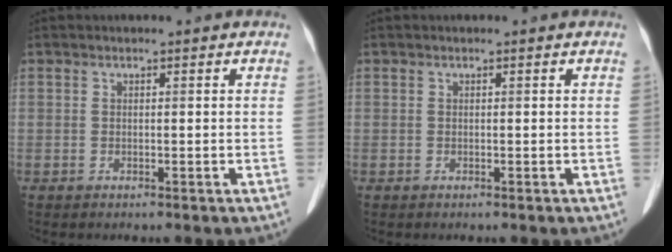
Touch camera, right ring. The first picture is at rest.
{"total": 0.0}